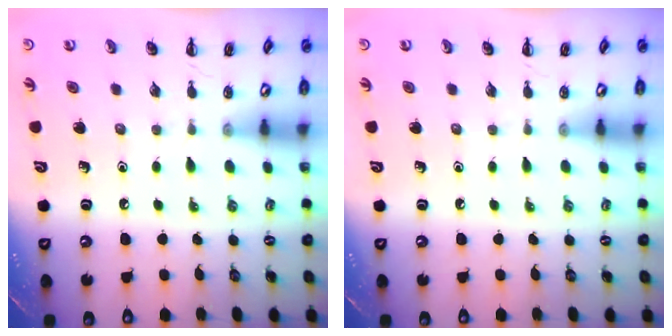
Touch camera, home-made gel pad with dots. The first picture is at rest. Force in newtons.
{"total": 0.0}